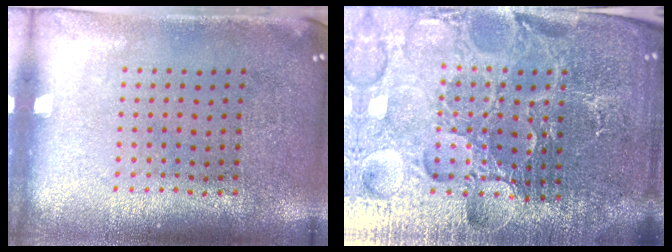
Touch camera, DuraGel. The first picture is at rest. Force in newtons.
{"total": 6.5, "press": 5.8, "slide": 3.0}